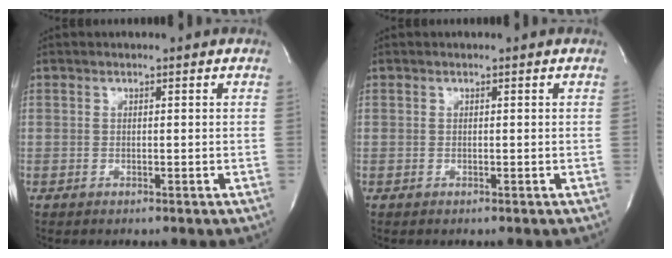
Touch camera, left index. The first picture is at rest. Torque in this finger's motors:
{"motor_torque": [-0.01, 0.01, -0.01, 0.00]}